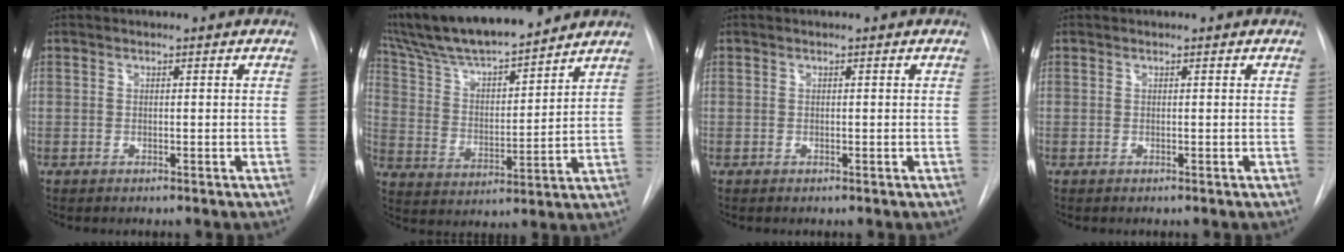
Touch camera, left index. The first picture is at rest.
{"total": 17.4, "force": [15.3, 1.9, 7.9], "torque": [-0.146, 0.012, 0.271]}
{"total": 0.0}
{"total": 0.0}